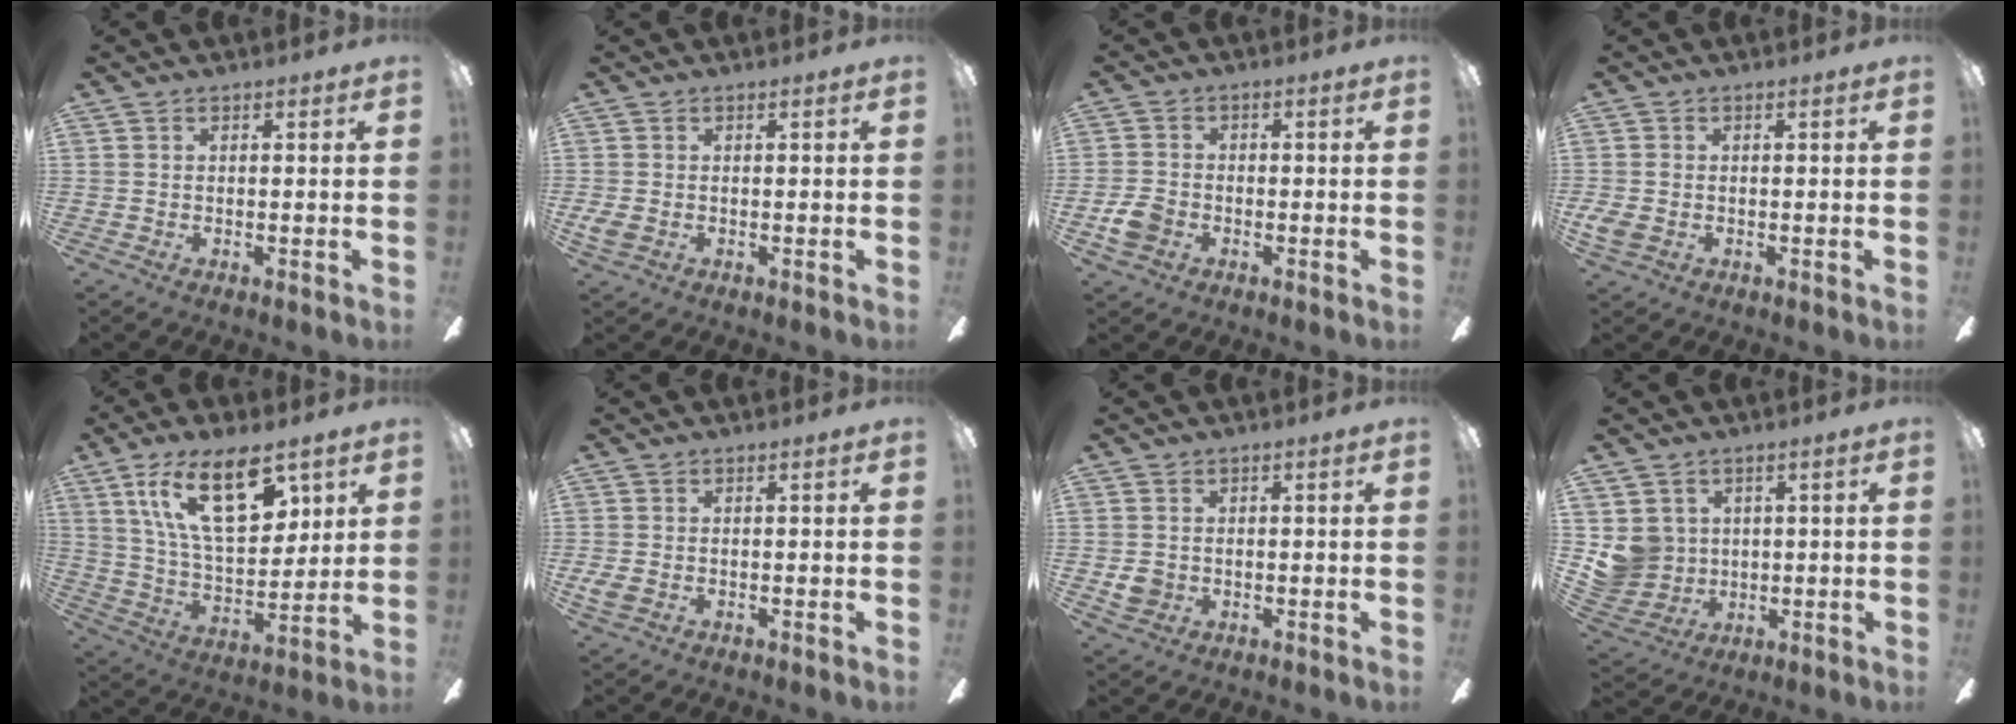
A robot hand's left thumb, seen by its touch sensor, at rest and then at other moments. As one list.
[{"total": 2.4, "force": [-1.0, 1.6, 1.6], "torque": [-0.039, 0.000, -0.019]}, {"total": 5.2, "force": [-2.1, 3.9, 2.7], "torque": [-0.053, 0.008, -0.043]}, {"total": 2.7, "force": [-1.0, 1.8, 1.7], "torque": [-0.044, 0.001, -0.020]}, {"total": 20.9, "force": [10.9, 9.6, 15.0], "torque": [-0.278, -0.032, 0.183]}, {"total": 2.4, "force": [-0.9, 1.5, 1.6], "torque": [-0.039, -0.001, -0.018]}, {"total": 3.9, "force": [-0.2, 3.6, 1.4], "torque": [-0.009, 0.002, -0.002]}, {"total": 7.3, "force": [1.8, 7.0, 1.1], "torque": [-0.037, -0.009, 0.043]}]